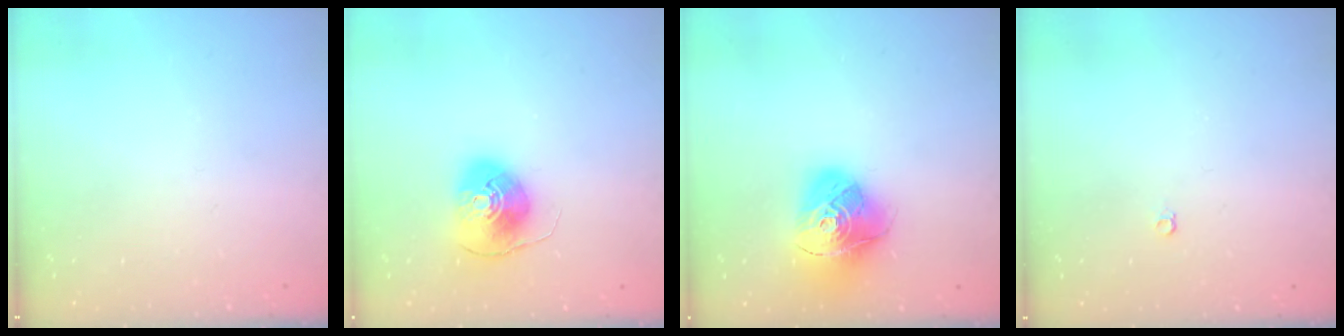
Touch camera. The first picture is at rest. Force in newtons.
{"total": 8.4, "press": 8.3, "slide": 1.5}
{"total": 16.4, "press": 16.3, "slide": 1.8}
{"total": 3.6, "press": 3.6, "slide": 0.6}